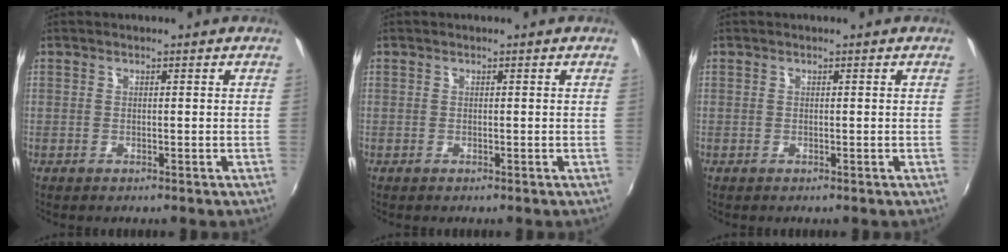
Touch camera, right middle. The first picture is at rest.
{"total": 0.0}
{"total": 0.0}